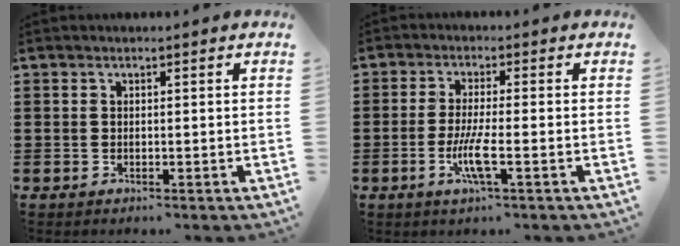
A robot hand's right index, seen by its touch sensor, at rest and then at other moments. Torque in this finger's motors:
{"motor_torque": [0.30, 0.35, 0.53, 0.12]}